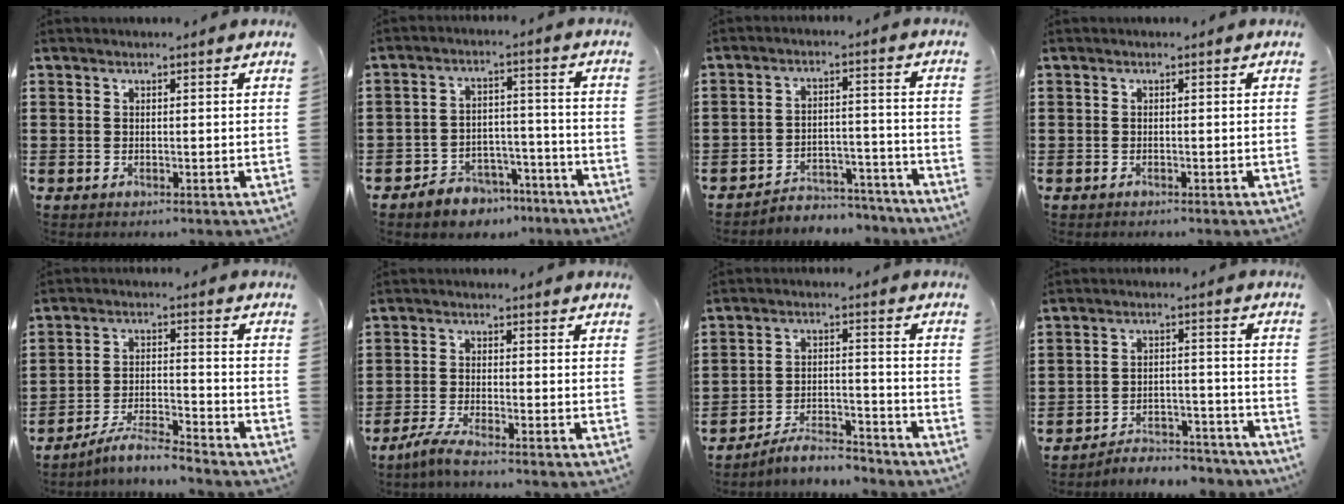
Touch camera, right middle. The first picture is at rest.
{"total": 5.3, "force": [-4.7, 2.3, 0.5], "torque": [-0.010, 0.022, -0.094]}
{"total": 4.7, "force": [-4.6, 1.0, 0.3], "torque": [-0.006, 0.014, -0.098]}
{"total": 0.6, "force": [-0.5, 0.2, 0.0], "torque": [-0.001, 0.001, -0.012]}
{"total": 5.9, "force": [-5.5, 0.2, 2.1], "torque": [-0.048, -0.006, -0.108]}
{"total": 3.2, "force": [-2.8, 0.0, 1.5], "torque": [-0.041, -0.005, -0.059]}
{"total": 6.0, "force": [-5.6, 0.8, 1.9], "torque": [-0.035, 0.006, -0.110]}
{"total": 4.9, "force": [-4.9, 0.7, 0.4], "torque": [-0.009, 0.010, -0.102]}